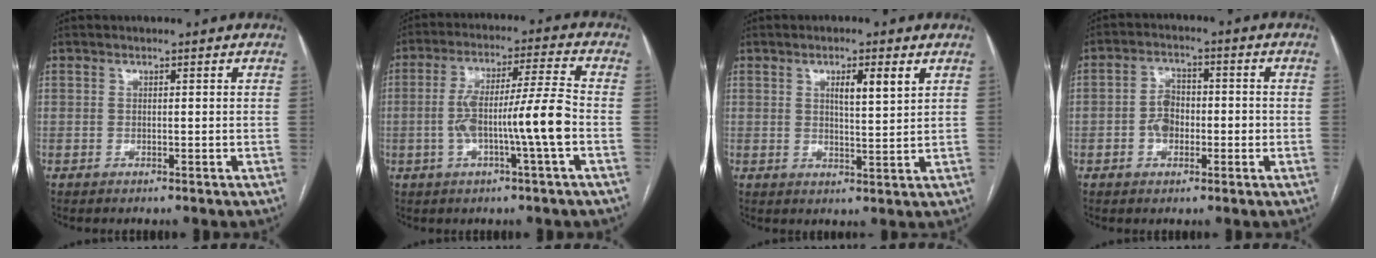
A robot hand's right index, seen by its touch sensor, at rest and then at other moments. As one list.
[{"total": 11.1, "force": [-2.4, -0.2, 10.8], "torque": [-0.200, 0.015, -0.044]}, {"total": 4.7, "force": [2.2, 0.6, 4.2], "torque": [-0.068, 0.000, 0.036]}, {"total": 5.1, "force": [-1.1, 3.5, 3.5], "torque": [-0.069, 0.020, -0.020]}]